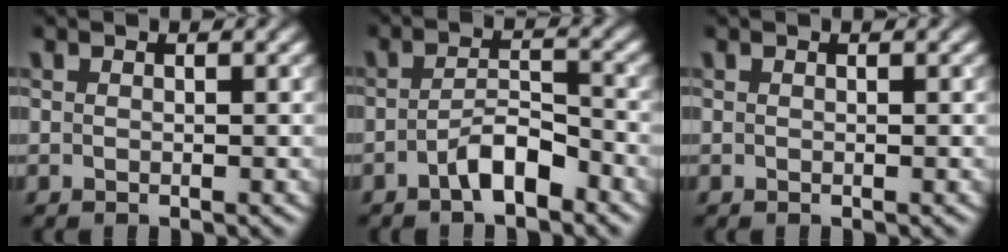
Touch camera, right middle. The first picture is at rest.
{"total": 3.4, "force": [-2.1, 1.1, 2.4], "torque": [-0.042, 0.009, -0.040]}
{"total": 0.0}